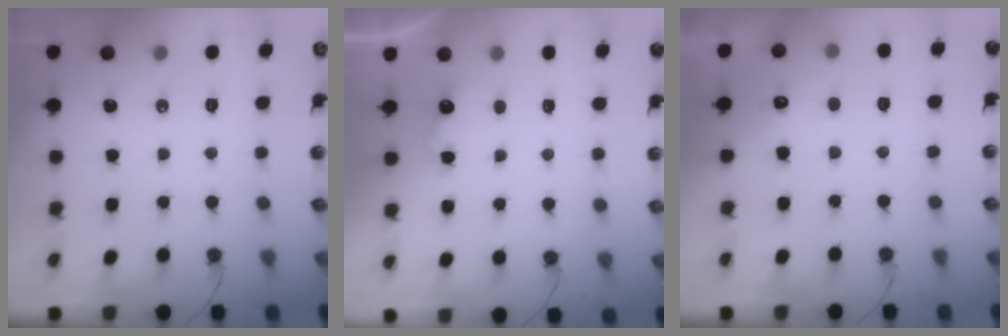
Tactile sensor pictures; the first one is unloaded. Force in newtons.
{"total": 3.1, "press": 2.9, "slide": 0.8}
{"total": 4.7, "press": 4.5, "slide": 1.2}